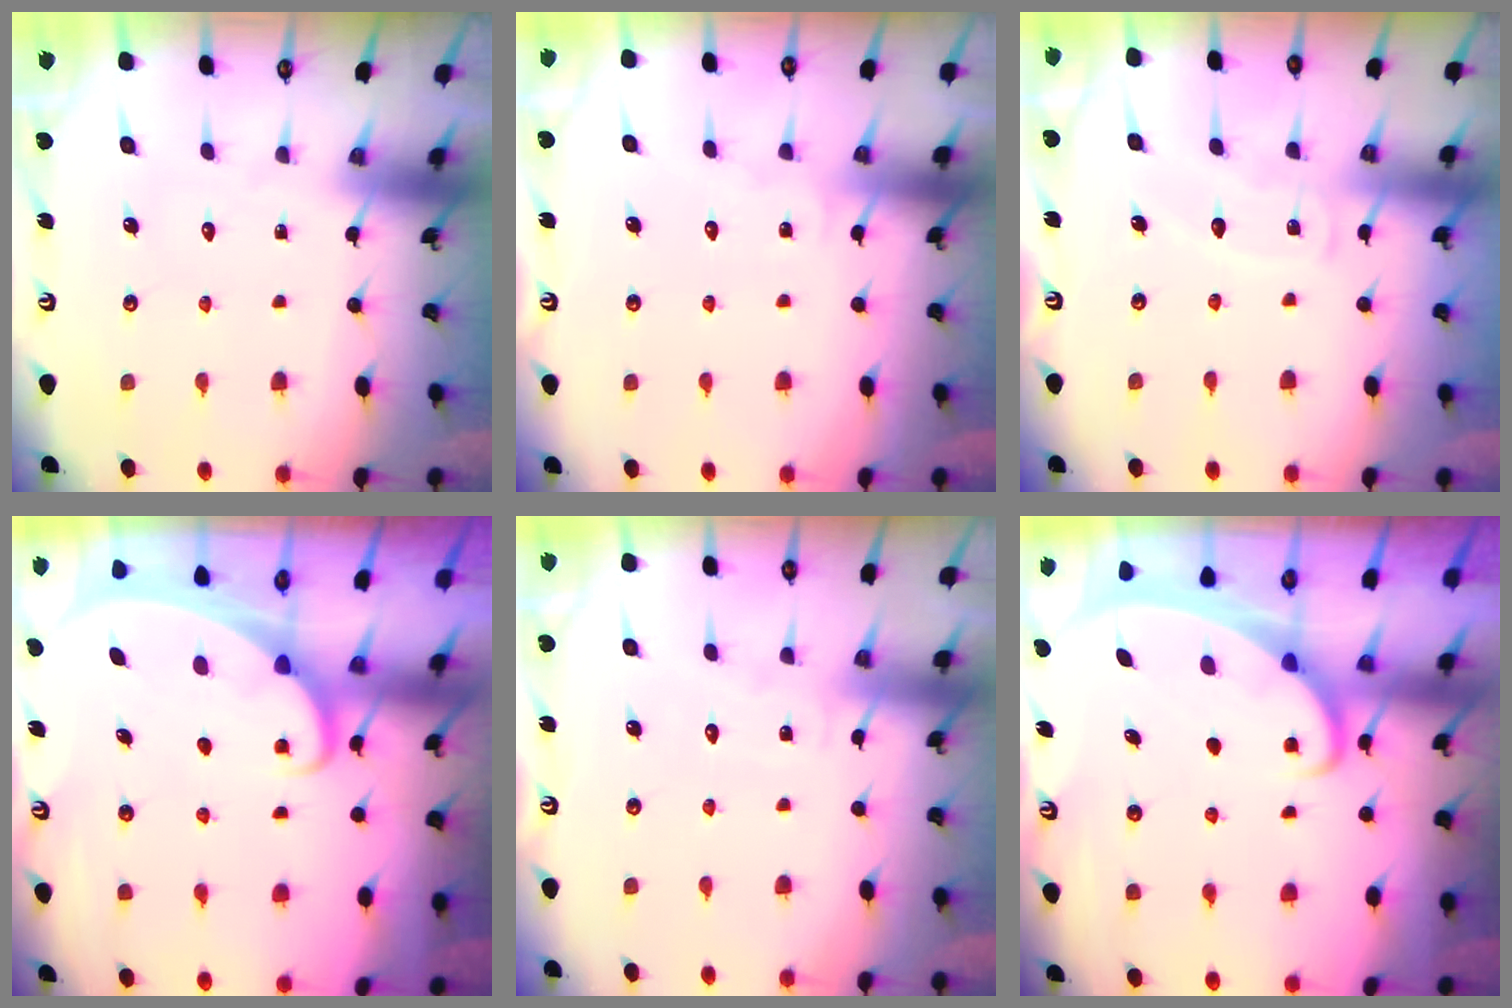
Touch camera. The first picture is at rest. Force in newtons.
{"total": 3.7, "press": 3.7, "slide": 0.4}
{"total": 6.4, "press": 6.4, "slide": 0.6}
{"total": 2.0, "press": 2.0, "slide": 0.2}
{"total": 4.6, "press": 4.5, "slide": 0.5}
{"total": 2.2, "press": 2.2, "slide": 0.3}